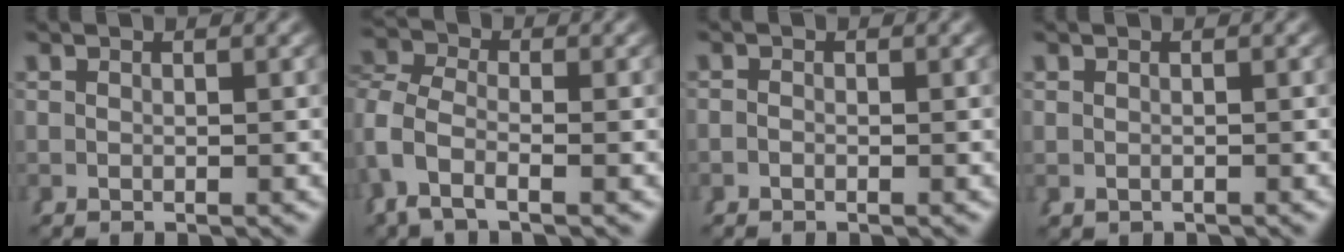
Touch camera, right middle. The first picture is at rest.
{"total": 5.2, "force": [-0.8, 4.1, 3.1], "torque": [-0.097, -0.016, -0.017]}
{"total": 0.6, "force": [-0.6, 0.0, -0.1], "torque": [0.001, -0.002, -0.012]}
{"total": 0.8, "force": [-0.5, 0.6, 0.2], "torque": [-0.016, -0.009, -0.001]}